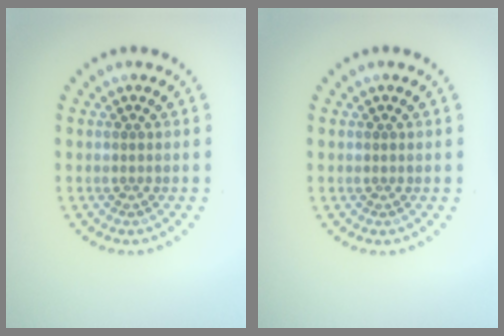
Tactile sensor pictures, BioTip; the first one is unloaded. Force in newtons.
{"total": 0.0}